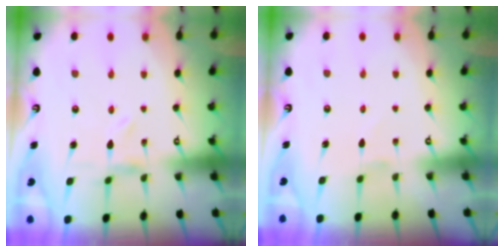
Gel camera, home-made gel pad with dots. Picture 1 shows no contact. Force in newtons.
{"total": 1.3, "press": 1.3, "slide": 0.1}